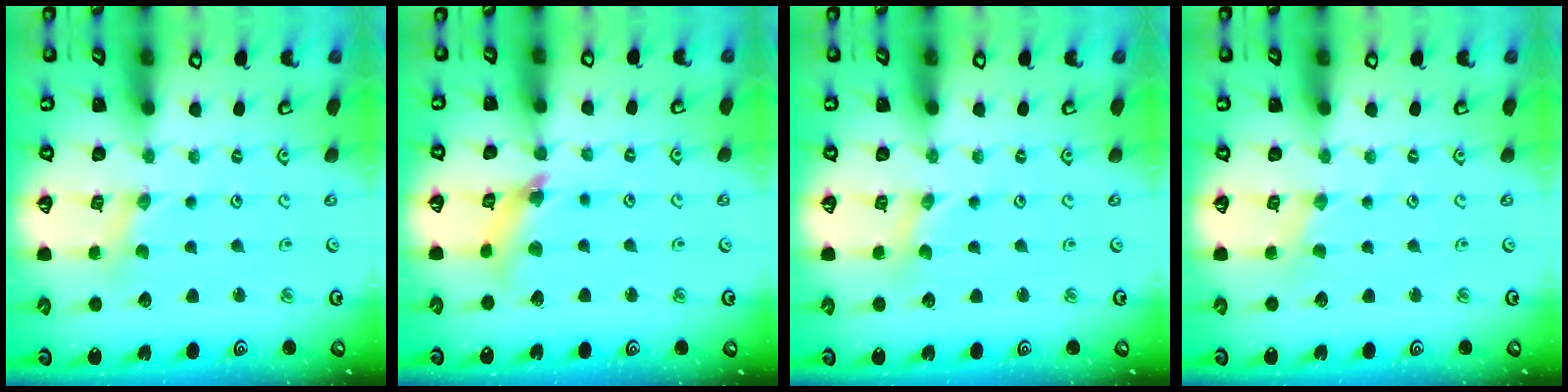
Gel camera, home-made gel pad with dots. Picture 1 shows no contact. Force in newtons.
{"total": 9.1, "press": 9.1, "slide": 0.8}
{"total": 0.0}
{"total": 0.0}